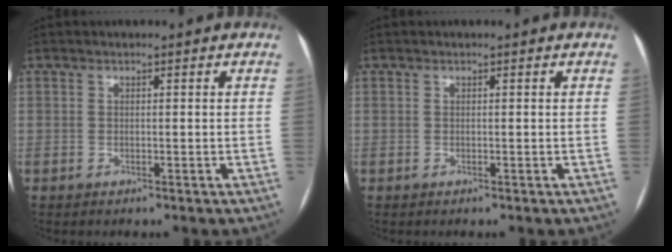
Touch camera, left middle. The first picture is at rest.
{"total": 0.0}